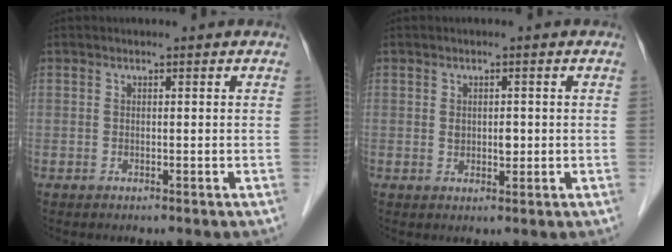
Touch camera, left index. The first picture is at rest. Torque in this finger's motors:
{"motor_torque": [0.66, 0.11, 0.01, 0.03]}